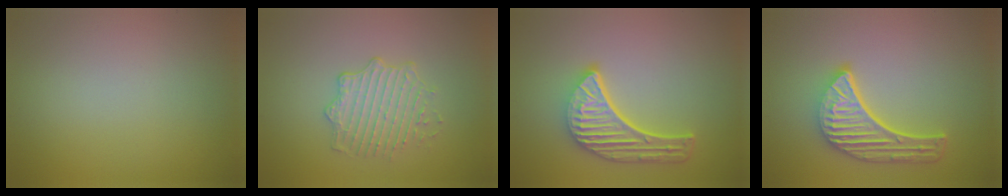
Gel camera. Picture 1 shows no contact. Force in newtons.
{"total": 2.6, "press": 2.0, "slide": 1.6}
{"total": 5.7, "press": 4.3, "slide": 3.8}
{"total": 5.7, "press": 4.3, "slide": 3.8}